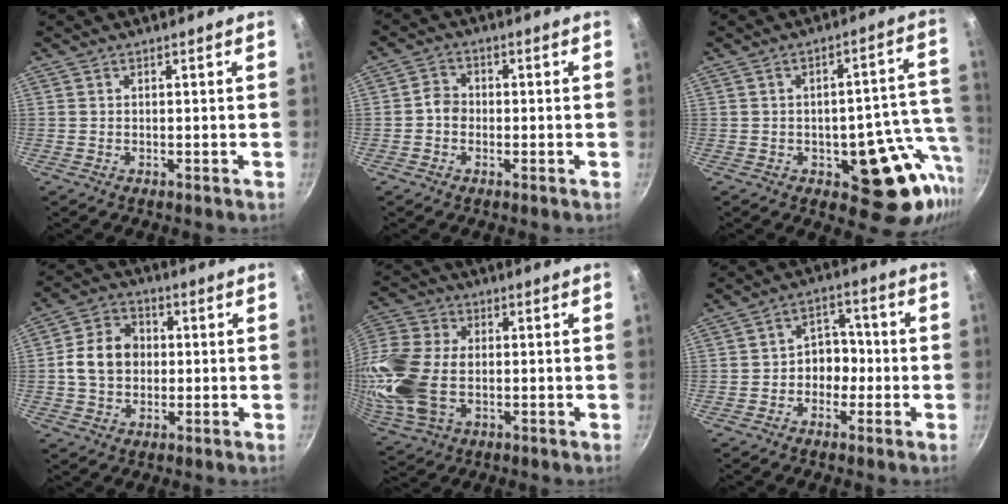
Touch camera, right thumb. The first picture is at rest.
{"total": 3.3, "force": [-0.8, 2.8, 1.5], "torque": [-0.009, 0.018, -0.021]}
{"total": 15.7, "force": [-3.7, 8.2, 12.8], "torque": [-0.095, 0.024, -0.041]}
{"total": 9.7, "force": [0.2, 7.8, 5.7], "torque": [-0.078, 0.018, -0.009]}
{"total": 19.6, "force": [-1.3, 13.2, 14.4], "torque": [-0.322, 0.017, -0.026]}
{"total": 6.4, "force": [-1.4, 5.1, 3.5], "torque": [0.002, 0.027, -0.031]}